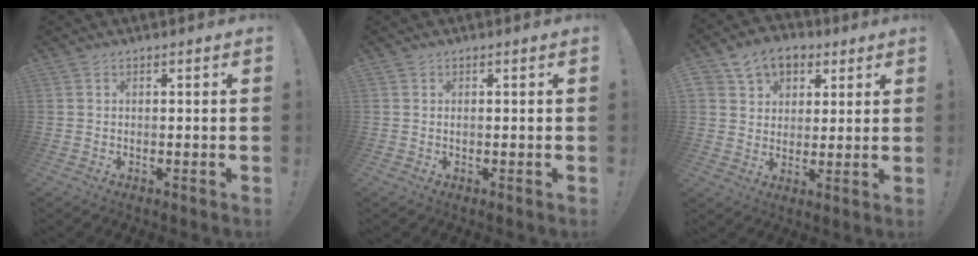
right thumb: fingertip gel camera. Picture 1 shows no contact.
{"total": 0.0}
{"total": 10.5, "force": [5.7, 7.9, 3.8], "torque": [-0.060, -0.024, 0.114]}